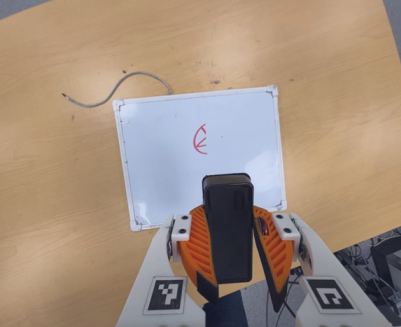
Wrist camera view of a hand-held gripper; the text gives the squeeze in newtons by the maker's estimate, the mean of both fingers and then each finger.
{"total": 9.7, "left": 9.6, "right": 9.7}